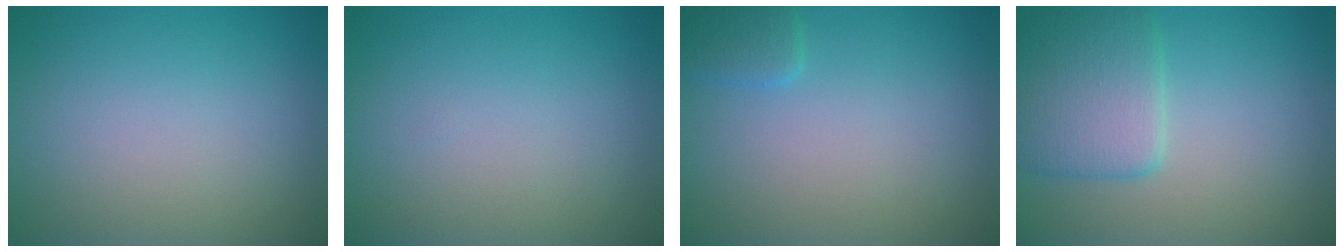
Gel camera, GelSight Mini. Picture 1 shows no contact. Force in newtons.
{"total": 0.0}
{"total": 1.4, "press": 1.4, "slide": 0.1}
{"total": 4.4, "press": 4.4, "slide": 0.1}